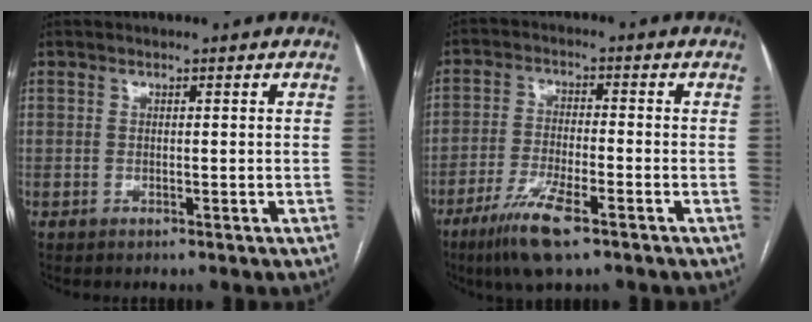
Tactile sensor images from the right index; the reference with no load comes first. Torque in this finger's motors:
{"motor_torque": [0.44, 0.06, 0.07, 0.02]}